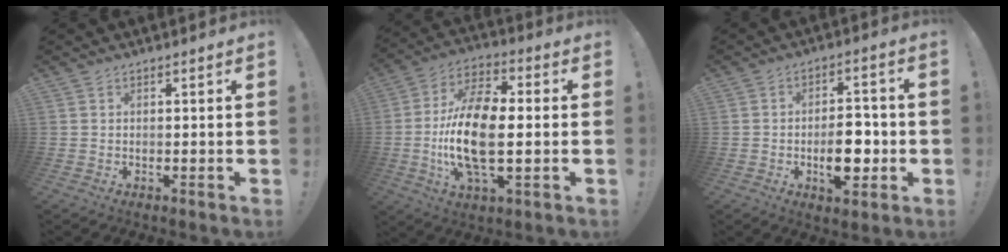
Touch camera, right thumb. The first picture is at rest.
{"total": 18.5, "force": [-1.9, 8.9, 16.1], "torque": [-0.333, 0.002, -0.035]}
{"total": 10.3, "force": [-2.3, 5.9, 8.2], "torque": [-0.127, 0.012, -0.037]}